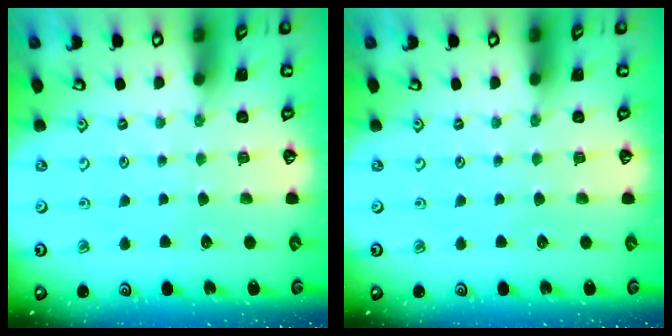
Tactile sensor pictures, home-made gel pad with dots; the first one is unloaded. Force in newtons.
{"total": 0.0}